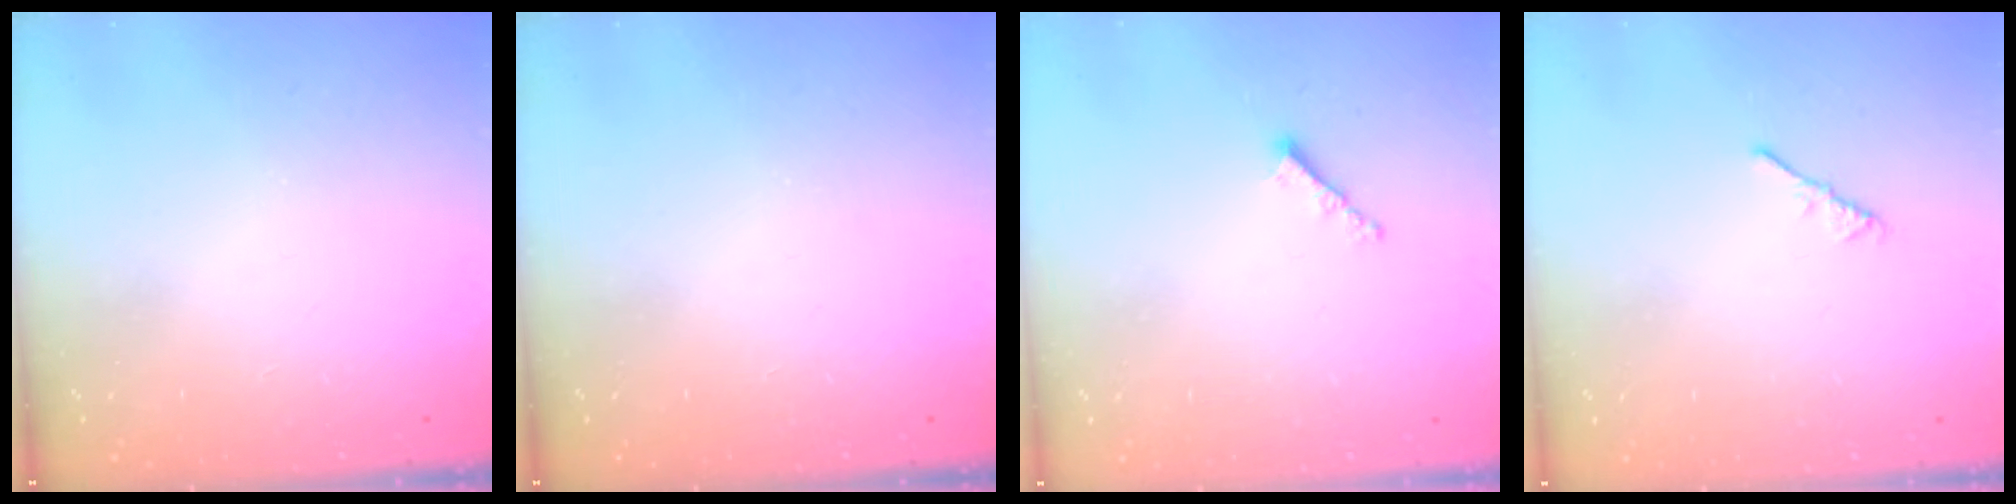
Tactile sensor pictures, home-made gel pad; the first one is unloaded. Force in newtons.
{"total": 0.0}
{"total": 1.8, "press": 1.7, "slide": 0.5}
{"total": 1.1, "press": 1.0, "slide": 0.4}